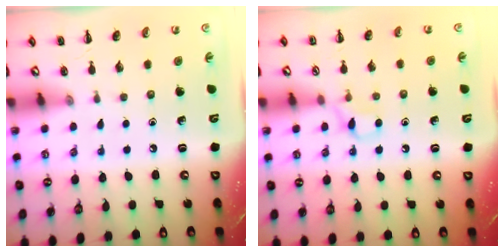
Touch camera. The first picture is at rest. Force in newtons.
{"total": 4.0, "press": 3.7, "slide": 1.6}